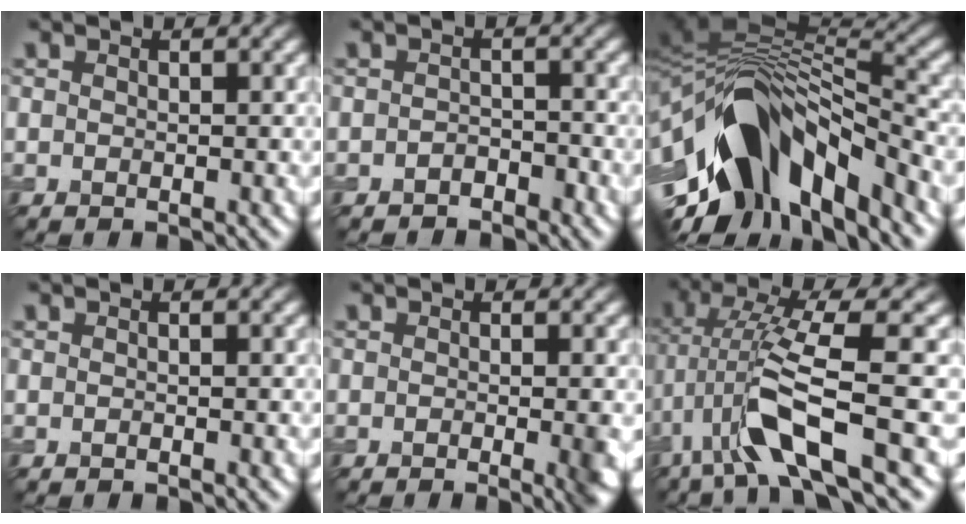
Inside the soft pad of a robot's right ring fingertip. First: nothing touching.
{"total": 1.4, "force": [-1.2, 0.6, 0.3], "torque": [-0.005, 0.006, -0.023]}
{"total": 13.6, "force": [-4.2, 7.4, 10.6], "torque": [-0.196, 0.006, -0.066]}
{"total": 0.0}
{"total": 2.8, "force": [-0.6, 0.7, 2.6], "torque": [-0.035, -0.007, -0.009]}
{"total": 7.4, "force": [-1.7, 1.2, 7.1], "torque": [-0.143, 0.008, -0.038]}